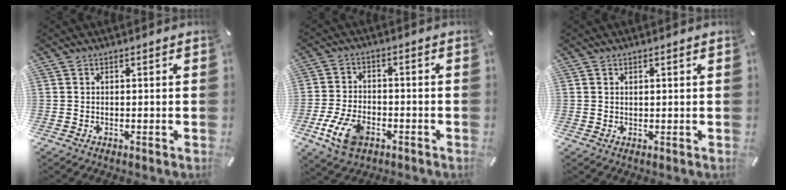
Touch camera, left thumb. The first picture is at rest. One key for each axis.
{"total": 9.3, "fx": -4.2, "fy": 5.7, "fz": 6.1, "tx": -0.136, "ty": 0.010, "tz": -0.074}
{"total": 0.7, "fx": 0.4, "fy": 0.2, "fz": 0.5, "tx": -0.009, "ty": 0.001, "tz": 0.008}